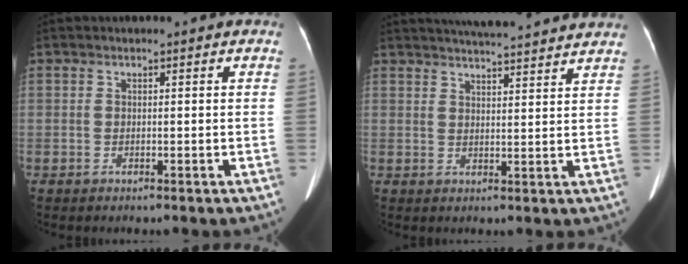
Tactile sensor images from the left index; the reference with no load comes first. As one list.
[{"total": 15.1, "force": [13.9, 1.1, 5.7], "torque": [-0.089, 0.023, 0.180]}]